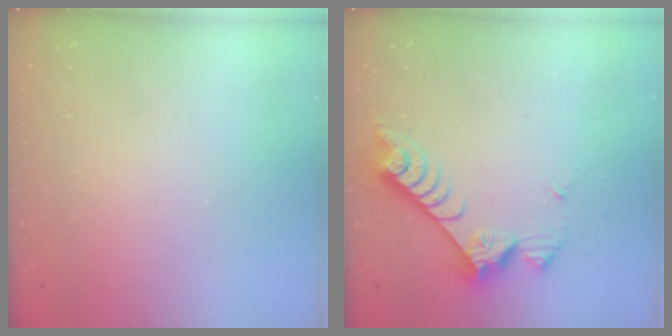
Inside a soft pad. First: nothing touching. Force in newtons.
{"total": 7.7, "press": 7.6, "slide": 1.2}